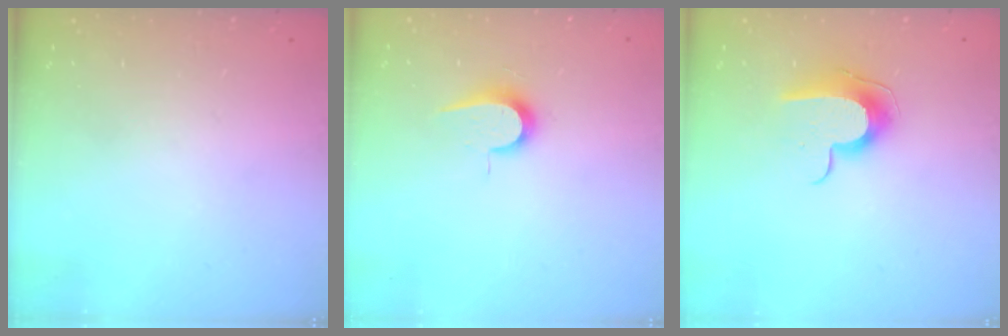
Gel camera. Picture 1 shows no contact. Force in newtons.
{"total": 7.4, "press": 7.4, "slide": 0.6}
{"total": 9.6, "press": 9.6, "slide": 0.7}